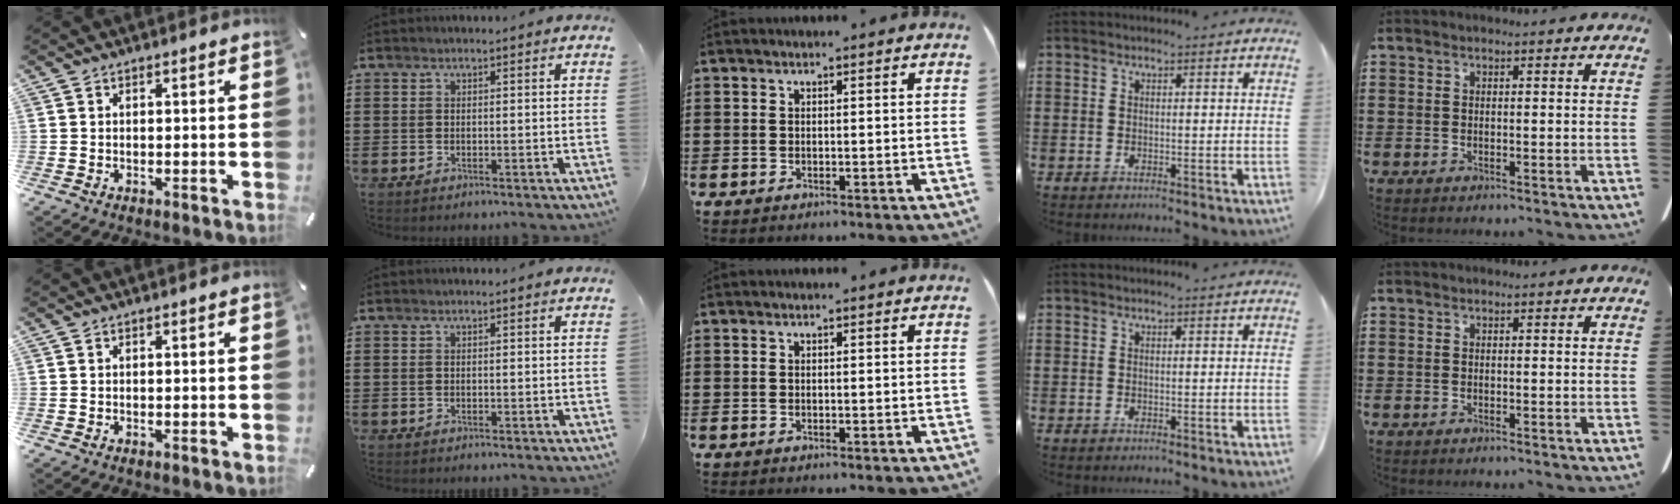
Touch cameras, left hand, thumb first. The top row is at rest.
{}